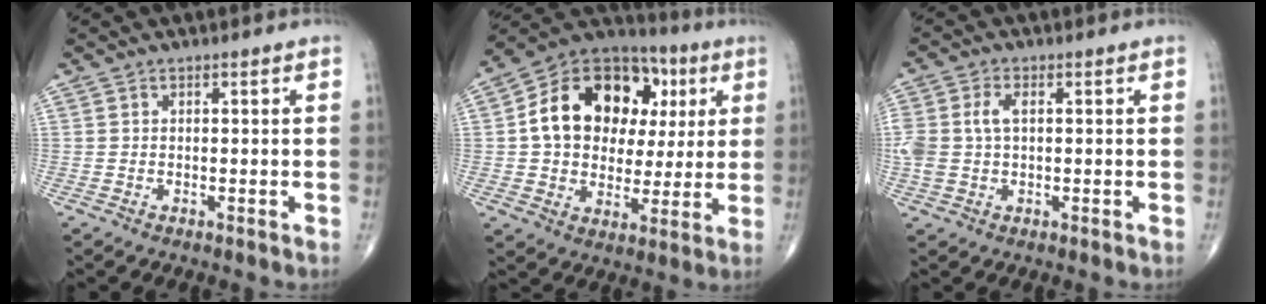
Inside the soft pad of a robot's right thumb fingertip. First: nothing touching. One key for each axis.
{"total": 20.9, "fx": 4.2, "fy": 15.2, "fz": 13.7, "tx": -0.186, "ty": 0.025, "tz": 0.068}
{"total": 6.0, "fx": 0.8, "fy": 3.6, "fz": 4.7, "tx": -0.125, "ty": 0.015, "tz": 0.017}